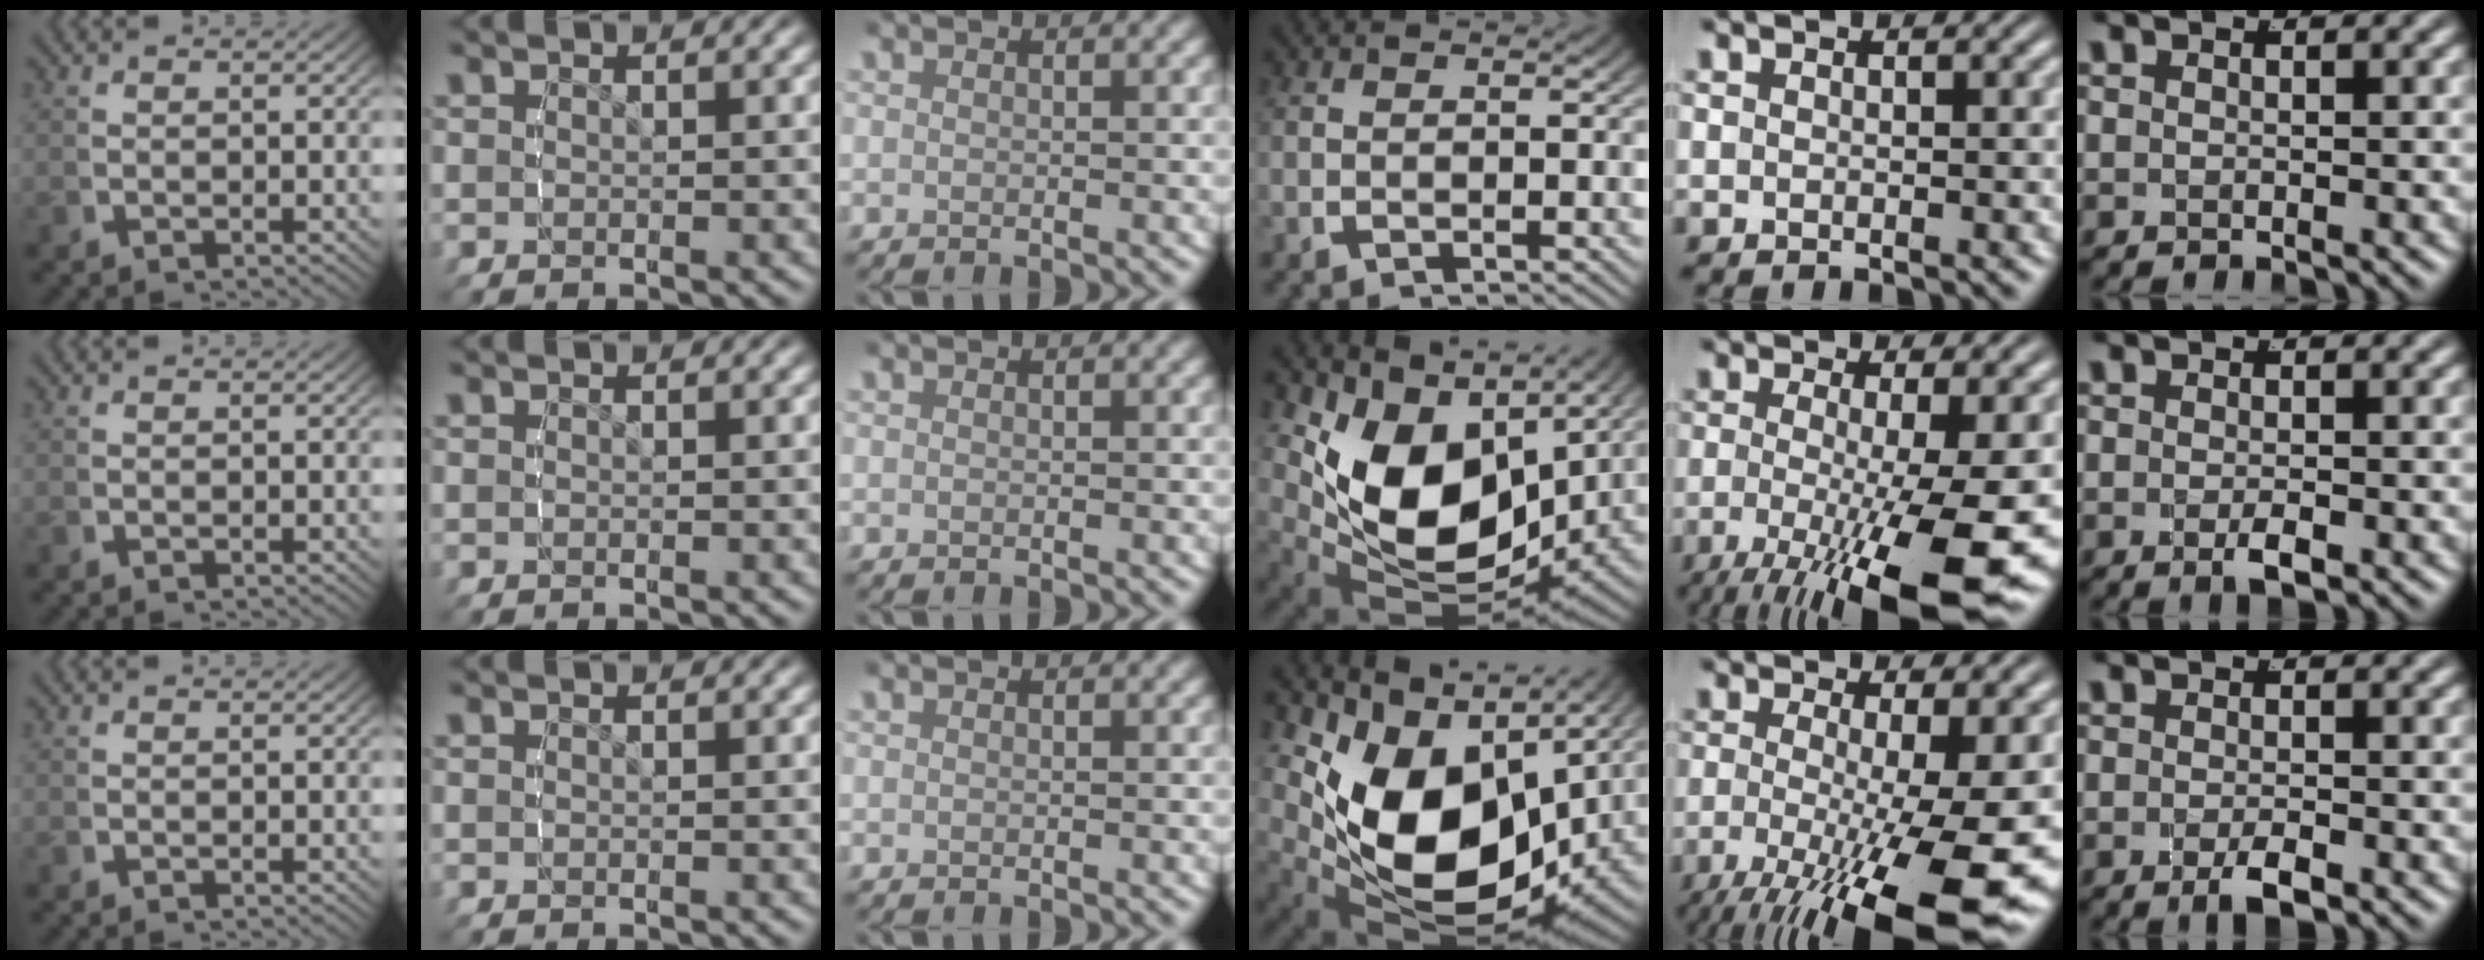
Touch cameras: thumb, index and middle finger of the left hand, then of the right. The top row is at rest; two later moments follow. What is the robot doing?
{"motion": "lift_and_place", "object": "markers"}